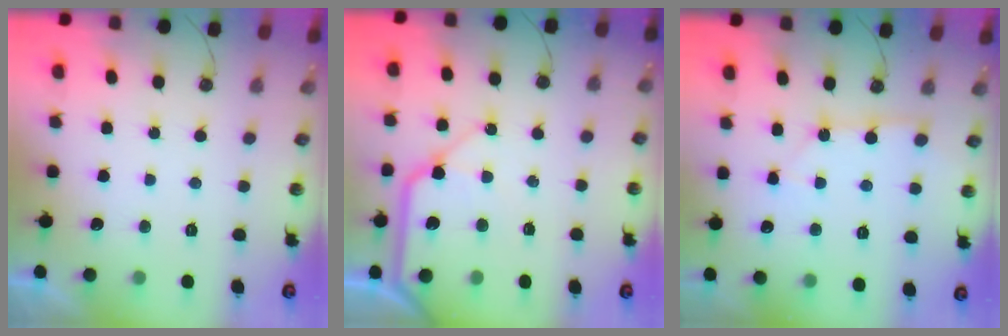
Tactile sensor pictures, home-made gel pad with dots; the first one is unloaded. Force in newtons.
{"total": 11.6, "press": 11.6, "slide": 1.3}
{"total": 2.6, "press": 2.6, "slide": 0.2}